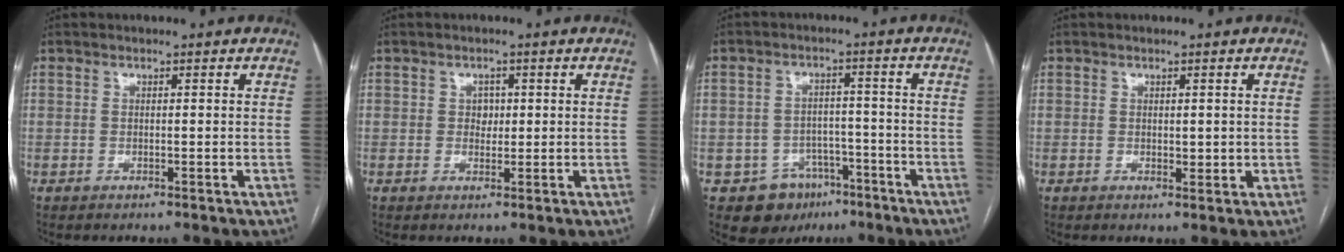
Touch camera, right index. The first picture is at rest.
{"total": 1.9, "force": [0.3, 1.5, 1.1], "torque": [-0.011, 0.002, 0.004]}
{"total": 7.3, "force": [-4.1, 5.9, 1.3], "torque": [-0.013, 0.015, -0.051]}
{"total": 1.9, "force": [0.2, 1.2, 1.5], "torque": [-0.016, -0.004, 0.007]}